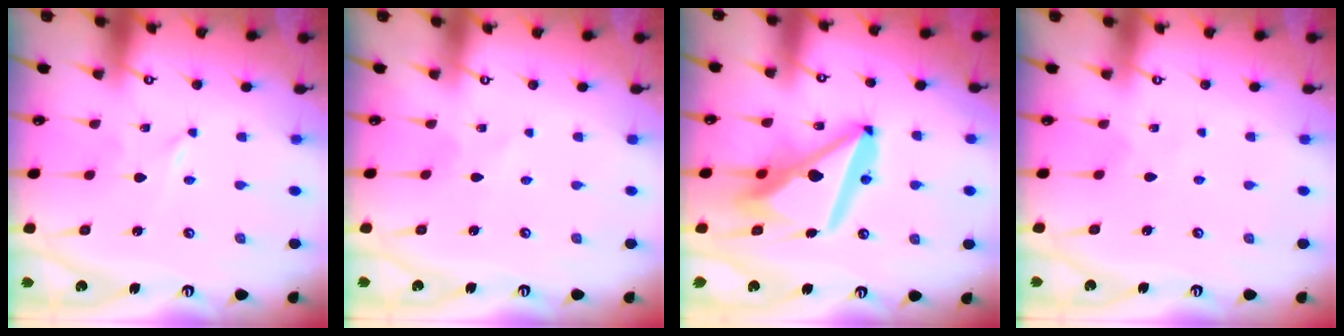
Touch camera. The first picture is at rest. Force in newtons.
{"total": 2.6, "press": 2.6, "slide": 0.3}
{"total": 17.1, "press": 17.0, "slide": 1.9}
{"total": 3.2, "press": 3.2, "slide": 0.4}